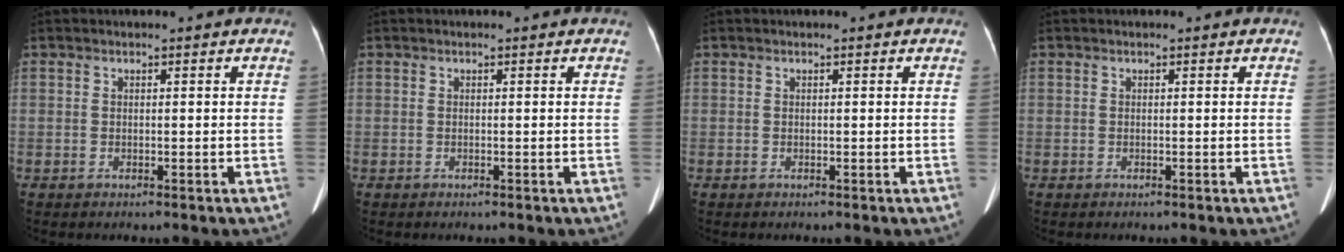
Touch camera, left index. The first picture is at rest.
{"total": 0.0}
{"total": 0.0}
{"total": 0.0}